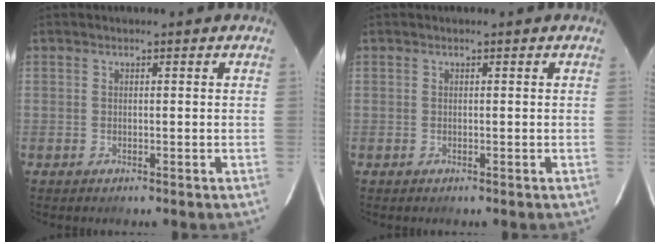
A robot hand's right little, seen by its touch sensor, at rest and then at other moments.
{"total": 0.0}